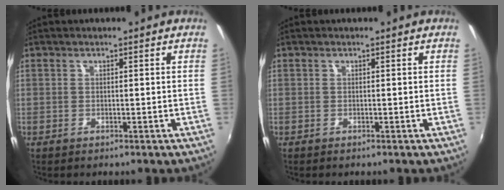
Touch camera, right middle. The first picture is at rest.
{"total": 0.0}